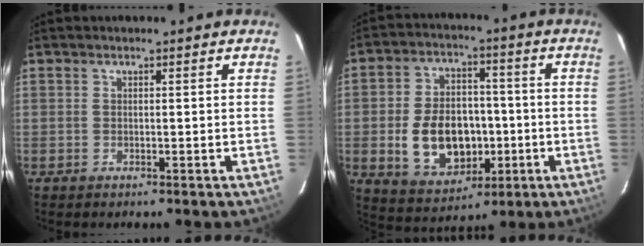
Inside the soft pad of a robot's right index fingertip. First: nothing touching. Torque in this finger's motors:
{"motor_torque": [1.06, -0.81, 0.34, 0.12]}